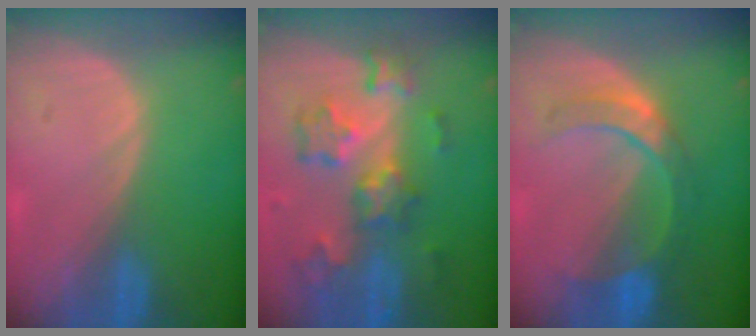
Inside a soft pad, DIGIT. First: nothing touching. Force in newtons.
{"total": 8.9, "press": 7.9, "slide": 4.2}
{"total": 6.2, "press": 6.1, "slide": 0.7}